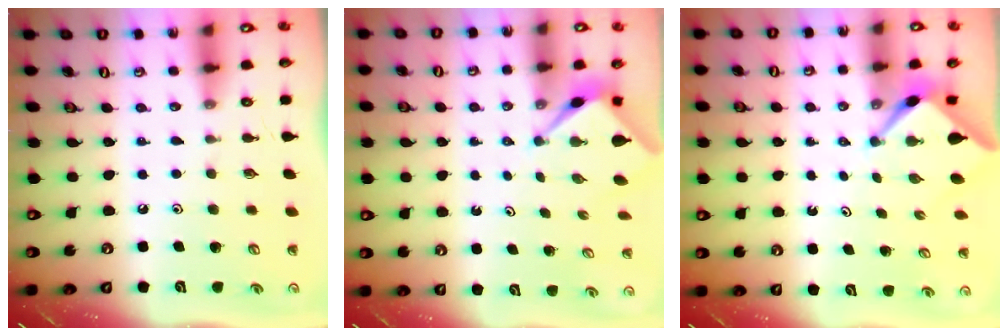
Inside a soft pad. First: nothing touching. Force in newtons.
{"total": 2.7, "press": 2.7, "slide": 0.0}
{"total": 2.7, "press": 2.7, "slide": 0.3}